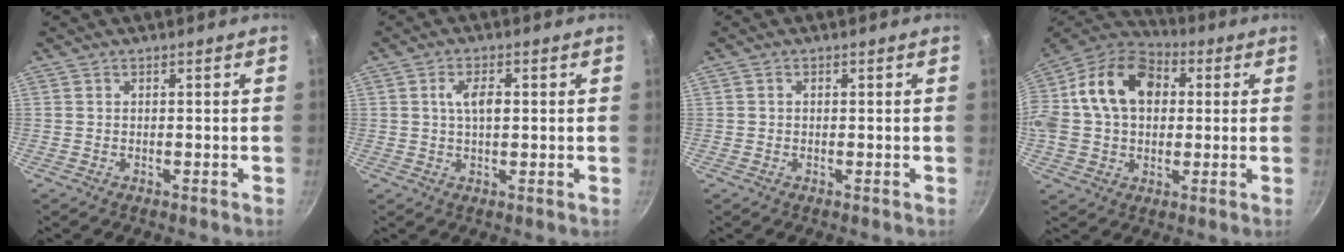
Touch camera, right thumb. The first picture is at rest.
{"total": 4.4, "force": [0.7, 2.1, 3.8], "torque": [-0.065, 0.007, 0.009]}
{"total": 0.6, "force": [0.0, 0.5, 0.3], "torque": [-0.003, 0.004, 0.001]}
{"total": 19.9, "force": [3.2, 14.6, 13.2], "torque": [-0.227, 0.037, 0.039]}